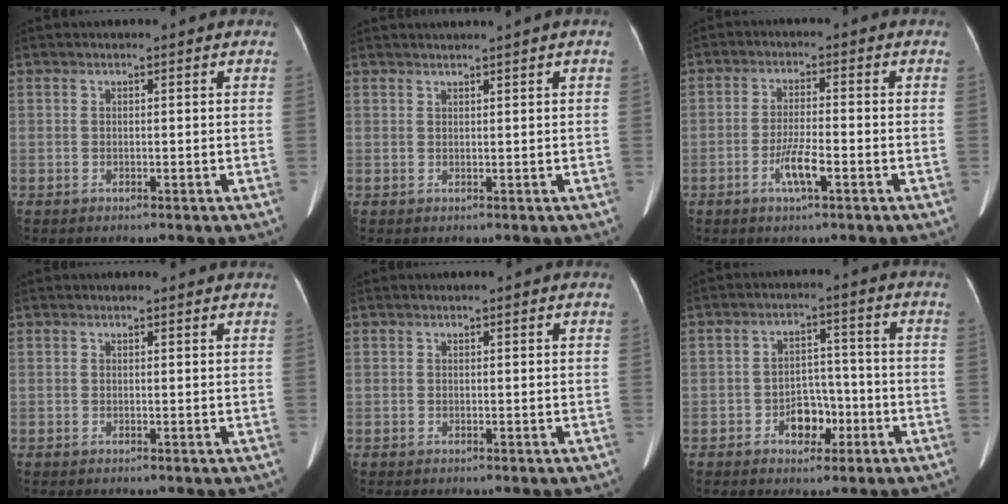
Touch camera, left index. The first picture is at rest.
{"total": 1.7, "force": [1.3, -0.6, 0.9], "torque": [-0.013, 0.010, 0.027]}
{"total": 4.6, "force": [-2.2, 0.4, 4.0], "torque": [-0.080, -0.005, -0.043]}
{"total": 1.5, "force": [1.5, 0.2, 0.2], "torque": [-0.013, 0.006, 0.013]}
{"total": 0.0}
{"total": 5.3, "force": [-2.4, 3.5, 3.2], "torque": [-0.051, 0.016, -0.037]}